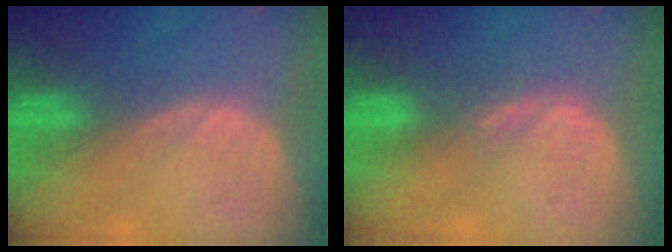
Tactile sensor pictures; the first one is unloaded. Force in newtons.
{"total": 2.3, "press": 1.8, "slide": 1.5}